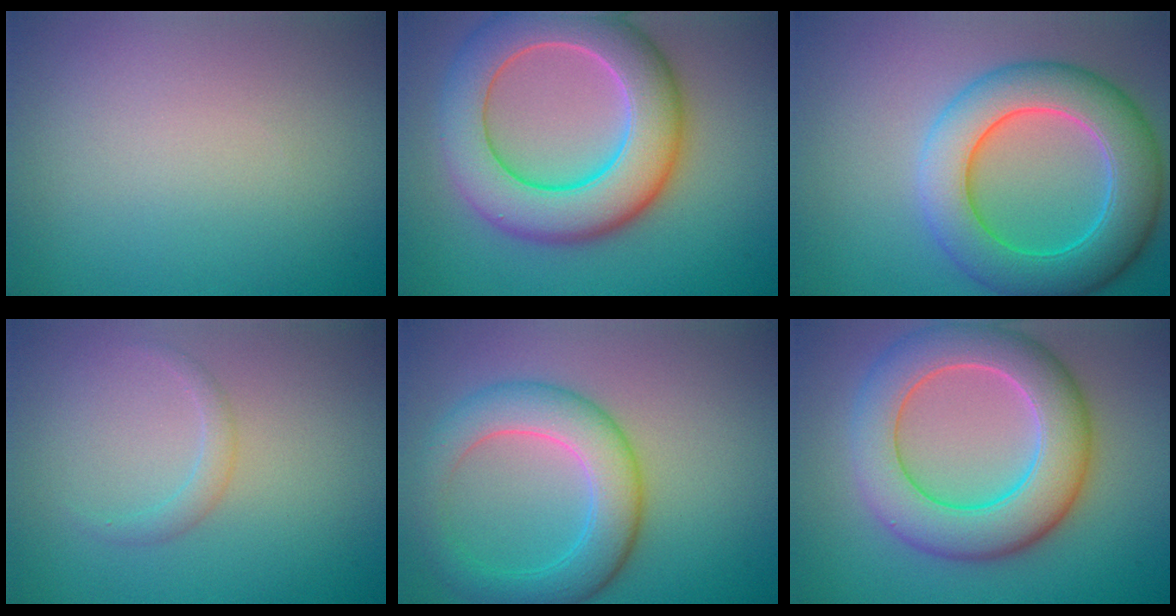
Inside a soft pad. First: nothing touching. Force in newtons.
{"total": 10.3, "press": 10.3, "slide": 0.9}
{"total": 8.6, "press": 8.6, "slide": 0.3}
{"total": 1.3, "press": 1.3, "slide": 0.2}
{"total": 5.7, "press": 5.7, "slide": 0.1}
{"total": 8.9, "press": 8.9, "slide": 0.4}